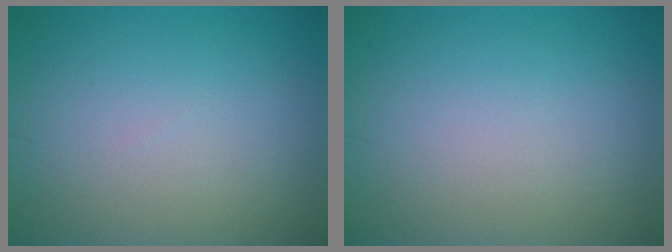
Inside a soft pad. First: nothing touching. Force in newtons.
{"total": 0.0}